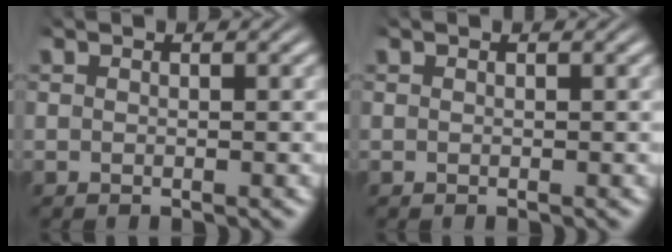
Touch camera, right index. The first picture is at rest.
{"total": 0.0}